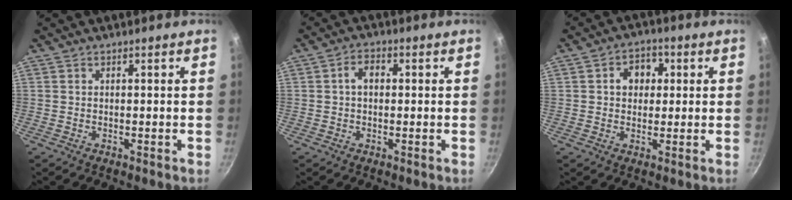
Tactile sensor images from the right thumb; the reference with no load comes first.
{"total": 3.6, "force": [0.3, 2.5, 2.6], "torque": [-0.034, 0.011, 0.000]}
{"total": 5.9, "force": [1.2, 4.8, 3.3], "torque": [-0.013, 0.008, 0.010]}